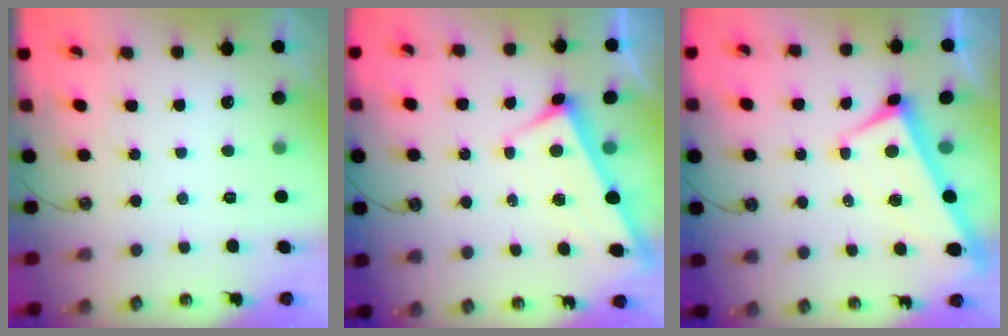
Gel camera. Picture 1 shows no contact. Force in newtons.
{"total": 3.3, "press": 3.3, "slide": 0.0}
{"total": 2.3, "press": 2.2, "slide": 0.5}